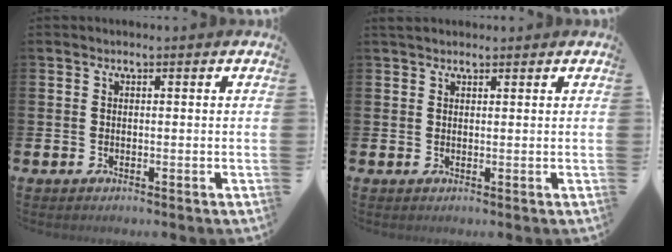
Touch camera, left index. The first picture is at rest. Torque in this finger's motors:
{"motor_torque": [0.41, -0.48, 0.12, 0.01]}